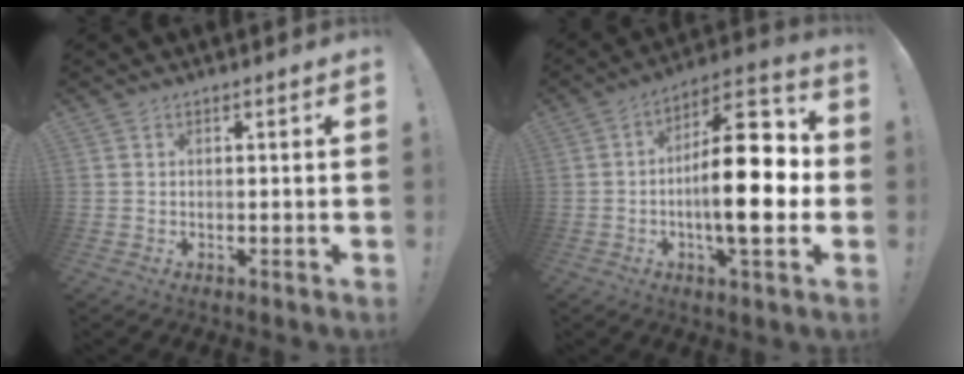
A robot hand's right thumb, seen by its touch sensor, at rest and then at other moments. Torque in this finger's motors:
{"motor_torque": [1.82, 2.80, 1.98, -0.29, 0.21]}